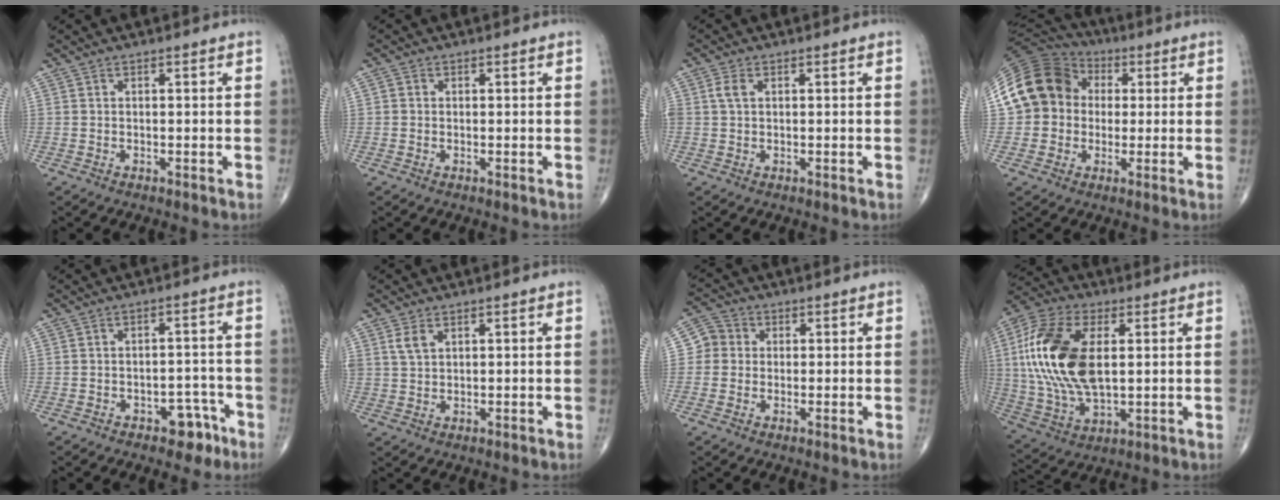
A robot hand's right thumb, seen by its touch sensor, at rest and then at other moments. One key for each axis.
{"total": 0.9, "fx": 0.1, "fy": 0.9, "fz": 0.3, "tx": -0.001, "ty": 0.001, "tz": -0.001}
{"total": 2.4, "fx": 0.7, "fy": 1.4, "fz": 1.8, "tx": -0.043, "ty": 0.008, "tz": 0.016}
{"total": 15.4, "fx": 2.0, "fy": 13.3, "fz": 7.6, "tx": -0.134, "ty": 0.033, "tz": 0.031}
{"total": 5.4, "fx": -3.2, "fy": 3.2, "fz": 2.8, "tx": -0.013, "ty": 0.035, "tz": -0.040}
{"total": 3.0, "fx": 1.6, "fy": 1.8, "fz": 1.9, "tx": -0.037, "ty": -0.002, "tz": 0.039}
{"total": 4.7, "fx": 0.2, "fy": 4.6, "fz": 1.2, "tx": 0.002, "ty": 0.008, "tz": -0.007}
{"total": 20.7, "fx": 3.1, "fy": 11.0, "fz": 17.2, "tx": -0.360, "ty": -0.004, "tz": 0.055}